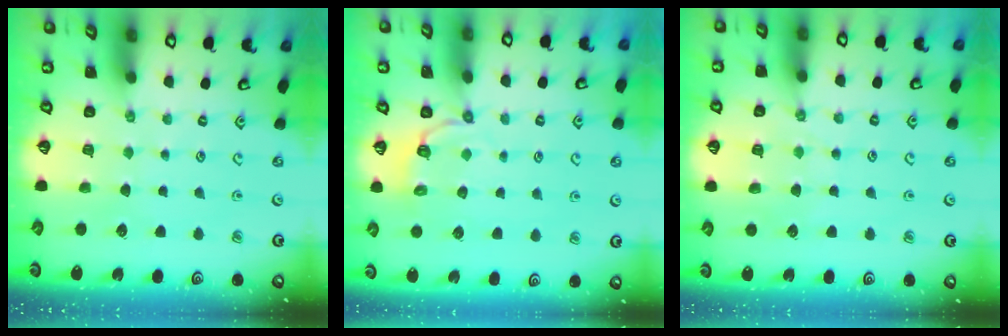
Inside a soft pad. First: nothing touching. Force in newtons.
{"total": 3.7, "press": 2.4, "slide": 2.8}
{"total": 5.7, "press": 5.6, "slide": 0.8}